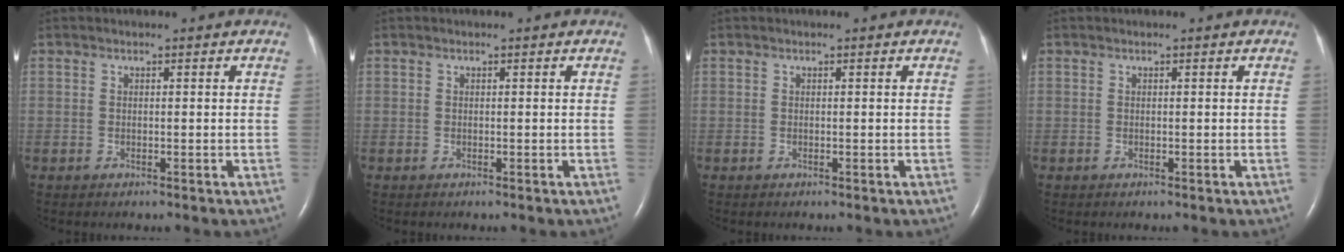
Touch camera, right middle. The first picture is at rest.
{"total": 0.0}
{"total": 0.0}
{"total": 0.0}